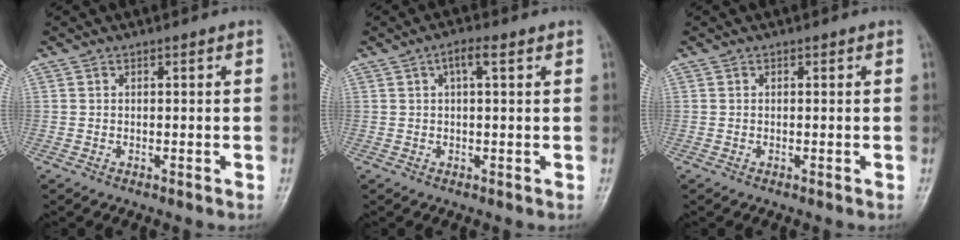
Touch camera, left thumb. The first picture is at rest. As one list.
[{"total": 3.1, "force": [1.3, 0.9, 2.7], "torque": [-0.051, 0.011, 0.021]}, {"total": 0.0}]